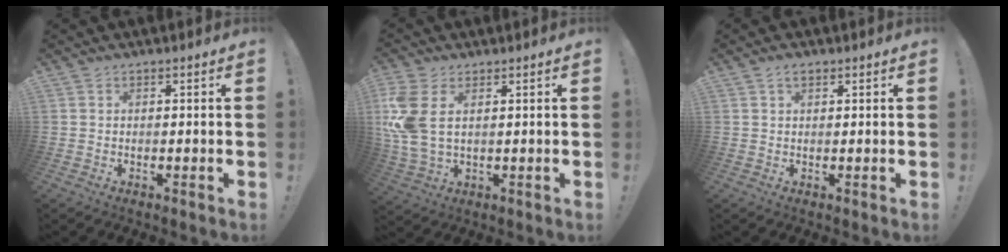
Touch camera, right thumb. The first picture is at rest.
{"total": 10.4, "force": [3.0, 5.8, 8.2], "torque": [-0.176, -0.011, 0.060]}
{"total": 1.9, "force": [1.1, 0.9, 1.2], "torque": [-0.018, -0.001, 0.018]}